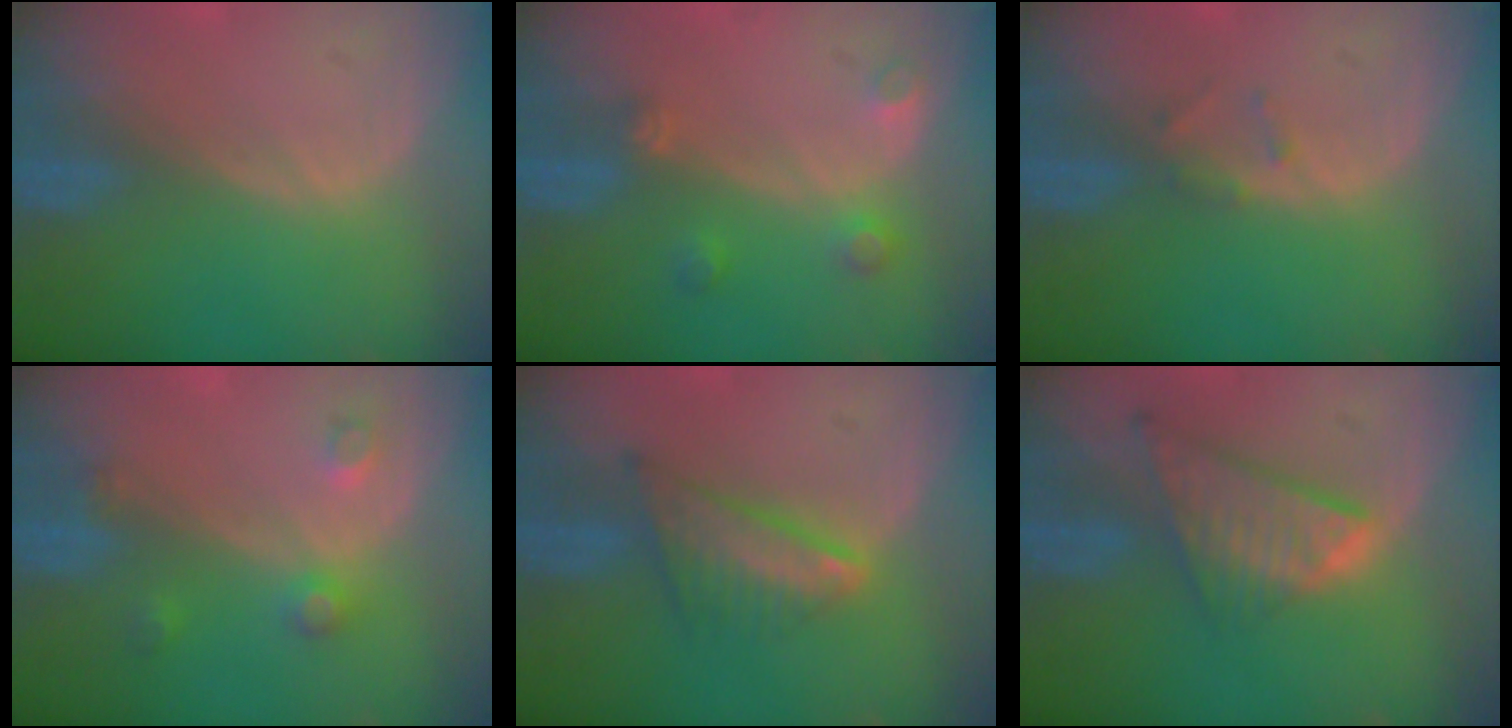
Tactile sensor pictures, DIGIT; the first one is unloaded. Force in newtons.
{"total": 3.2, "press": 2.9, "slide": 1.4}
{"total": 1.3, "press": 1.3, "slide": 0.4}
{"total": 3.5, "press": 3.1, "slide": 1.5}
{"total": 6.9, "press": 6.0, "slide": 3.3}
{"total": 8.6, "press": 7.3, "slide": 4.5}